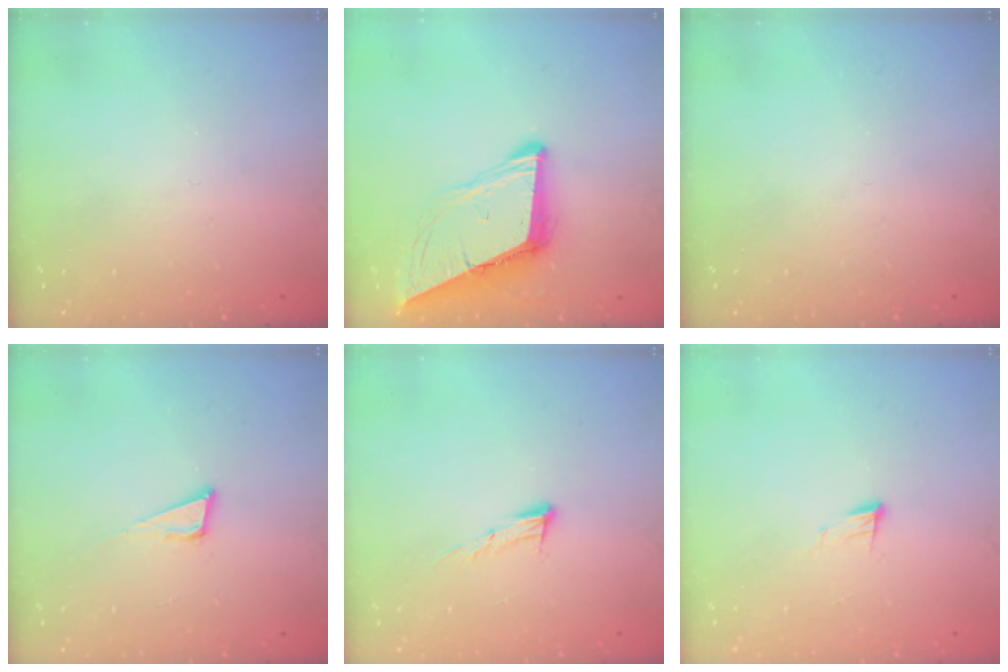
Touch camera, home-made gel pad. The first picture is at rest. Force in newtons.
{"total": 9.1, "press": 9.1, "slide": 0.4}
{"total": 0.0}
{"total": 6.4, "press": 5.8, "slide": 2.6}
{"total": 8.5, "press": 8.4, "slide": 1.5}
{"total": 5.1, "press": 5.1, "slide": 0.5}